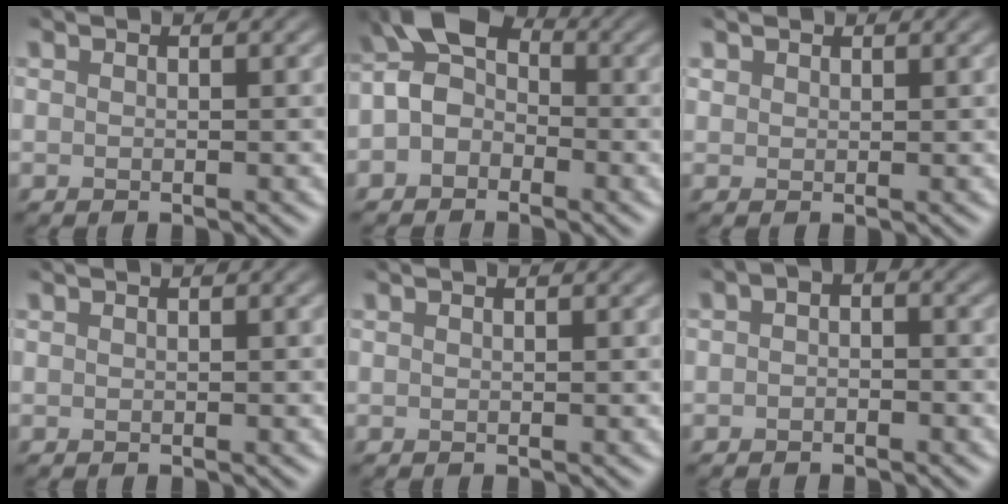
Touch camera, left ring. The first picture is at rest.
{"total": 6.1, "force": [-1.4, 4.6, 3.9], "torque": [-0.064, 0.019, -0.038]}
{"total": 0.7, "force": [0.6, 0.4, -0.2], "torque": [-0.002, 0.001, 0.020]}
{"total": 0.6, "force": [0.1, 0.2, 0.6], "torque": [-0.010, 0.002, 0.003]}
{"total": 0.0}
{"total": 1.7, "force": [-0.6, 1.1, 1.1], "torque": [-0.017, 0.005, -0.010]}